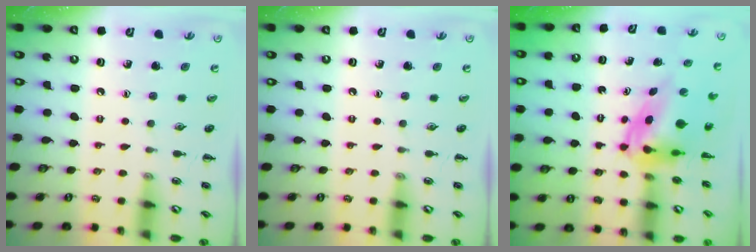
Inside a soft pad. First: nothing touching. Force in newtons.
{"total": 0.0}
{"total": 4.8, "press": 4.6, "slide": 1.3}